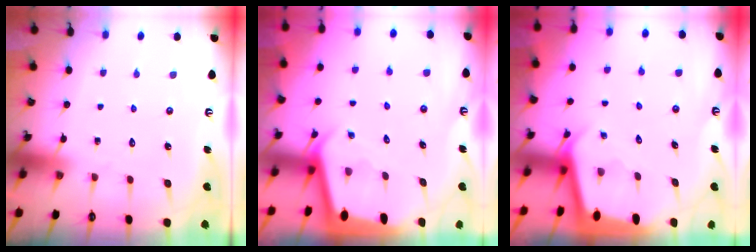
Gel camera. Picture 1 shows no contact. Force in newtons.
{"total": 2.0, "press": 2.0, "slide": 0.1}
{"total": 2.2, "press": 2.2, "slide": 0.1}